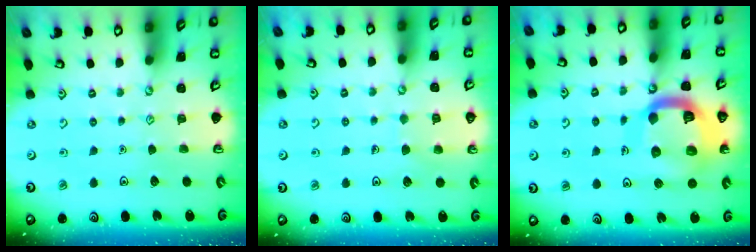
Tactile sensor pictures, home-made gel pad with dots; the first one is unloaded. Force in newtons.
{"total": 5.3, "press": 5.2, "slide": 0.4}
{"total": 18.2, "press": 18.1, "slide": 1.8}